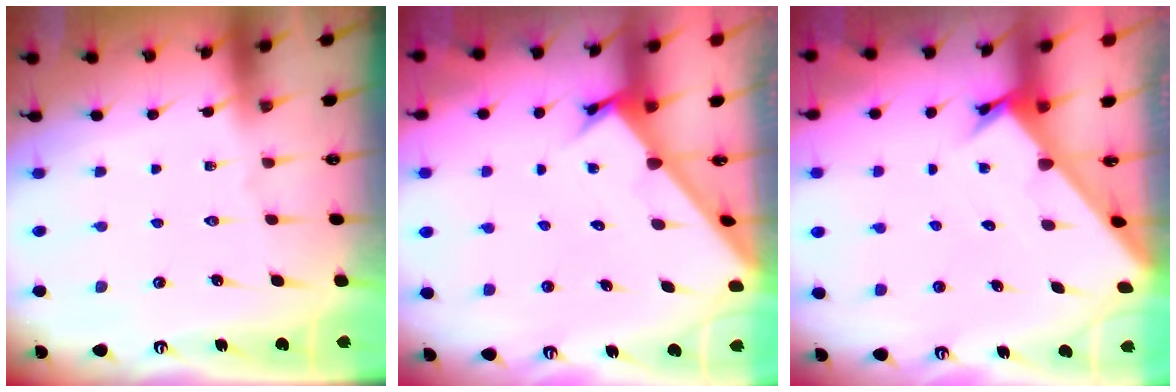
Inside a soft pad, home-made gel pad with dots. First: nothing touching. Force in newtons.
{"total": 2.6, "press": 2.6, "slide": 0.2}
{"total": 2.5, "press": 2.5, "slide": 0.2}